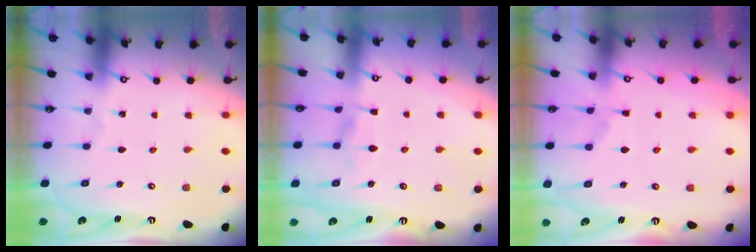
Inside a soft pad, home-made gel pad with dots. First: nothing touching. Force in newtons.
{"total": 2.2, "press": 1.9, "slide": 1.2}
{"total": 1.0, "press": 0.2, "slide": 1.0}